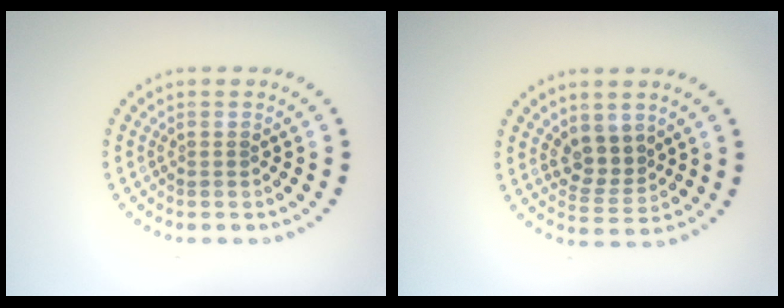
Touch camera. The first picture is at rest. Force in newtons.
{"total": 2.9, "press": 2.5, "slide": 1.5}